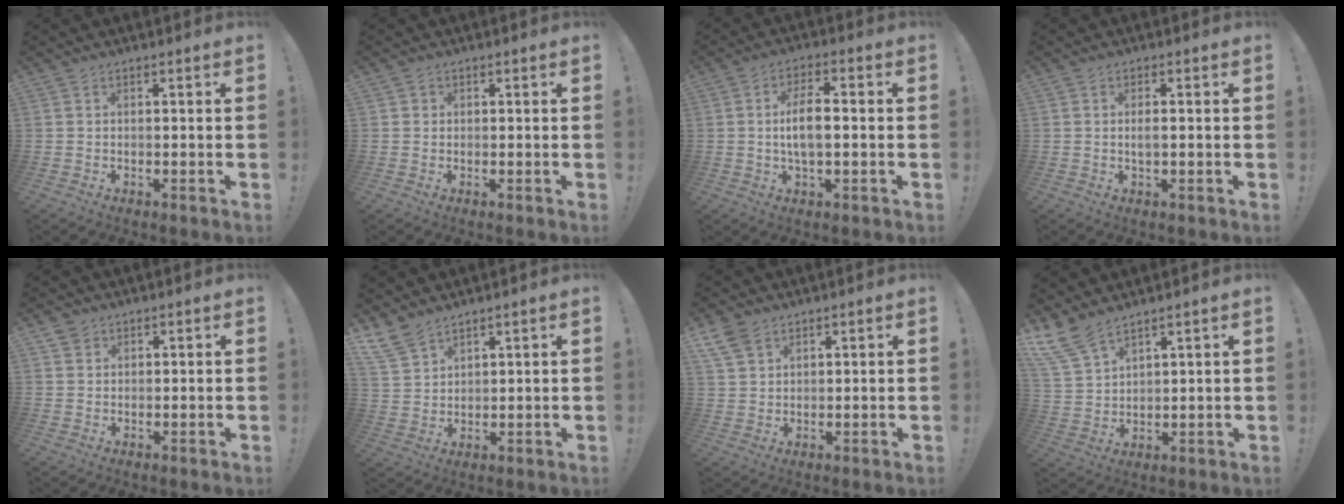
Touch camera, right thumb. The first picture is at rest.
{"total": 1.1, "force": [0.3, 1.0, 0.1], "torque": [0.000, 0.002, 0.005]}
{"total": 7.8, "force": [-0.4, 3.0, 7.2], "torque": [-0.131, 0.004, -0.012]}
{"total": 2.1, "force": [-0.2, 0.6, 2.0], "torque": [-0.035, 0.001, -0.006]}
{"total": 2.0, "force": [1.4, 1.4, 0.1], "torque": [0.003, -0.007, 0.025]}
{"total": 7.8, "force": [6.4, 3.5, 2.8], "torque": [-0.063, -0.032, 0.127]}
{"total": 6.5, "force": [4.3, 3.9, 2.9], "torque": [-0.058, -0.014, 0.085]}
{"total": 8.9, "force": [7.4, 3.1, 3.9], "torque": [-0.094, -0.034, 0.147]}